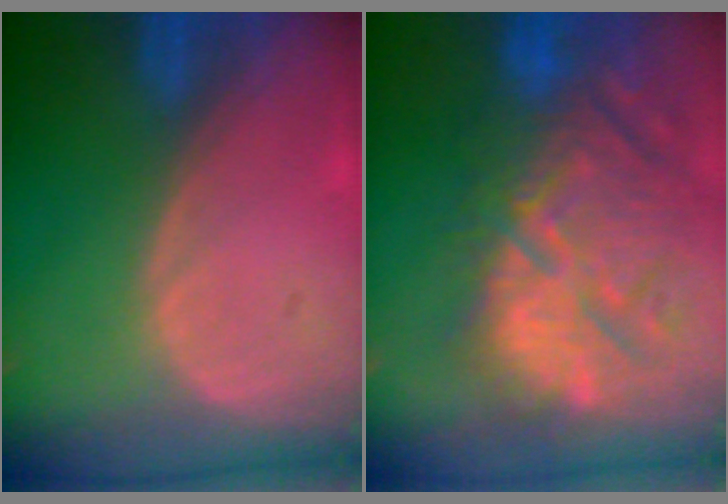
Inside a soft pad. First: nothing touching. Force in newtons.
{"total": 13.7, "press": 12.5, "slide": 5.5}